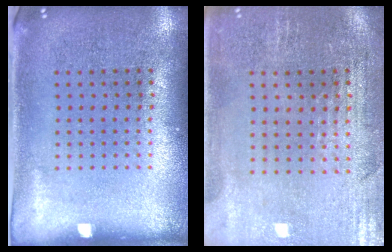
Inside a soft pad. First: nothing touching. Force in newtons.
{"total": 0.8, "press": 0.7, "slide": 0.5}